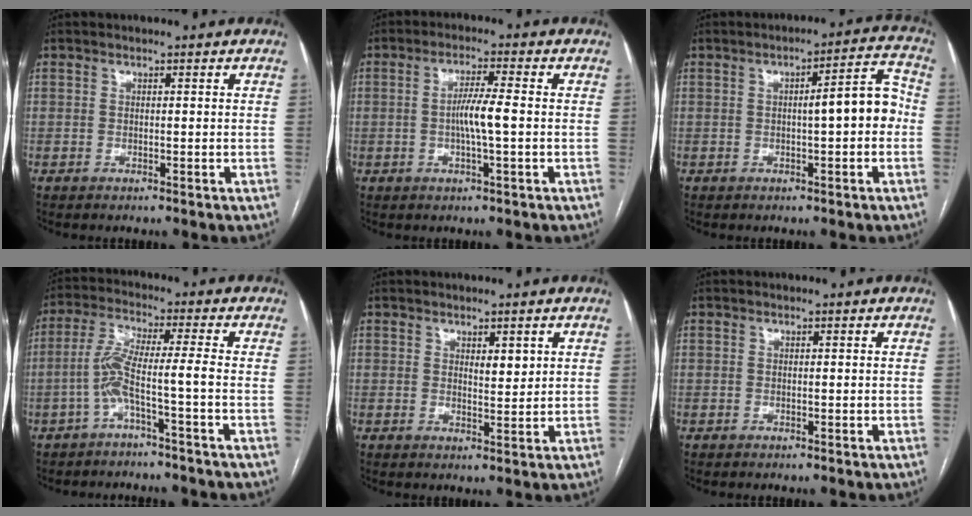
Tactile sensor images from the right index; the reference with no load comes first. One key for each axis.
{"total": 5.1, "fx": -0.5, "fy": 0.0, "fz": 5.0, "tx": -0.096, "ty": 0.001, "tz": -0.010}
{"total": 7.1, "fx": -0.4, "fy": 1.3, "fz": 7.0, "tx": -0.092, "ty": 0.030, "tz": -0.007}
{"total": 5.8, "fx": -2.4, "fy": -0.7, "fz": 5.2, "tx": -0.111, "ty": 0.021, "tz": -0.049}
{"total": 2.4, "fx": 1.1, "fy": 0.9, "fz": 1.9, "tx": -0.030, "ty": -0.005, "tz": 0.021}
{"total": 0.0}